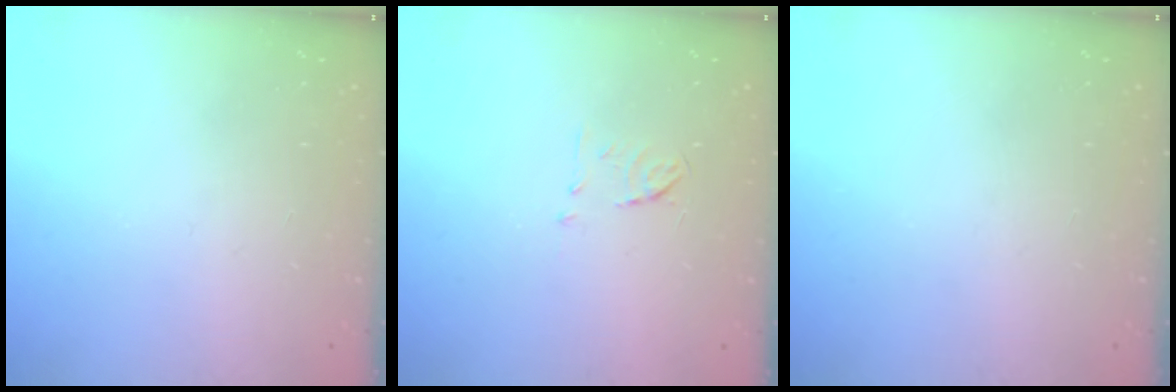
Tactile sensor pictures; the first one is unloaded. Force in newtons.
{"total": 5.3, "press": 5.2, "slide": 0.8}
{"total": 0.0}